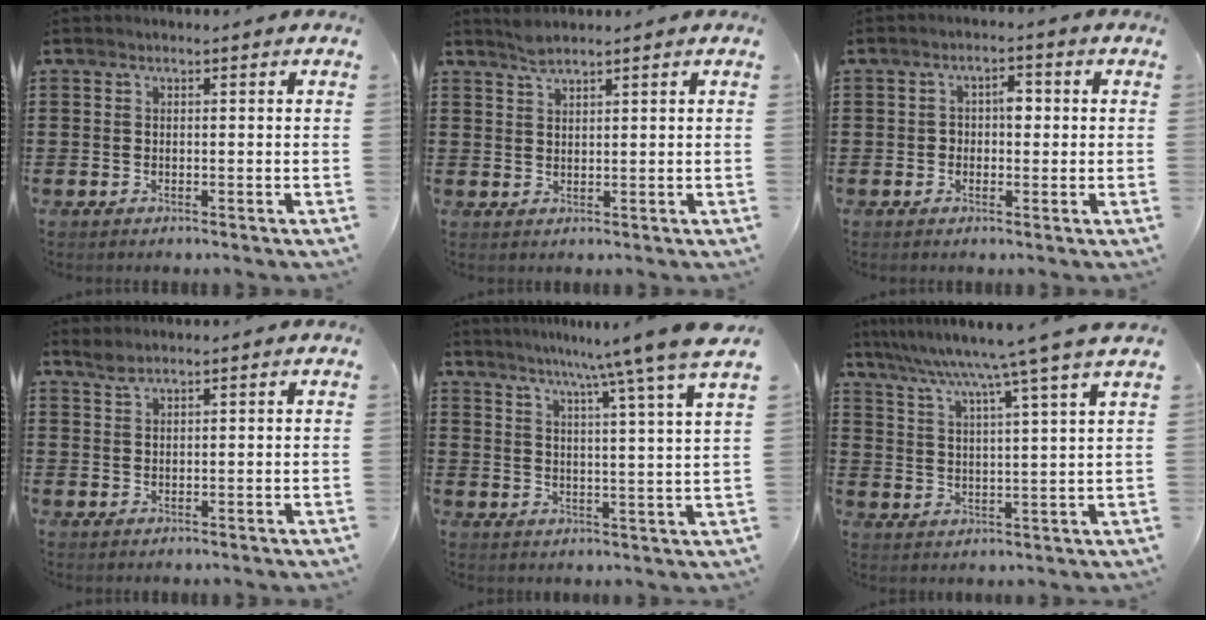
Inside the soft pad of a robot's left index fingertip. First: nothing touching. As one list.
[{"total": 2.0, "force": [1.8, 0.3, 0.9], "torque": [-0.022, 0.000, 0.034]}, {"total": 3.1, "force": [0.1, 1.9, 2.4], "torque": [-0.041, 0.007, -0.003]}, {"total": 1.6, "force": [1.4, 0.2, 0.7], "torque": [-0.016, 0.000, 0.027]}, {"total": 7.9, "force": [6.7, -1.5, 3.8], "torque": [-0.084, -0.050, 0.106]}, {"total": 6.9, "force": [5.7, -1.4, 3.5], "torque": [-0.091, -0.039, 0.089]}]